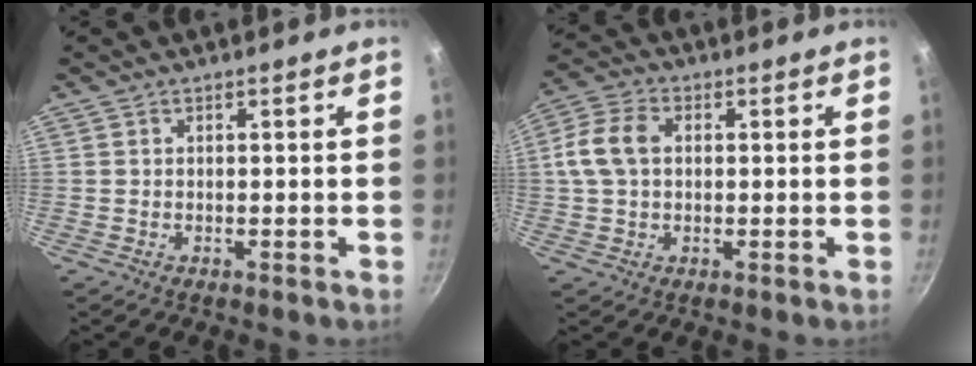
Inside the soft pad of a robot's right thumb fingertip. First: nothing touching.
{"total": 8.2, "force": [0.9, 5.7, 5.8], "torque": [-0.114, 0.021, 0.006]}